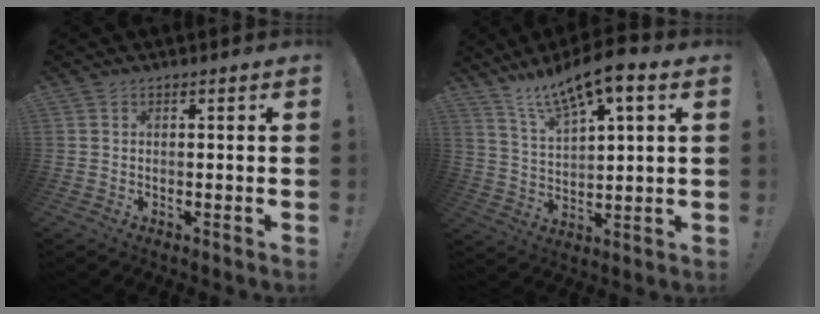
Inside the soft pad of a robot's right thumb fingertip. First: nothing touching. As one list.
[{"total": 11.7, "force": [8.5, 2.9, 7.6], "torque": [-0.135, -0.047, 0.146]}]